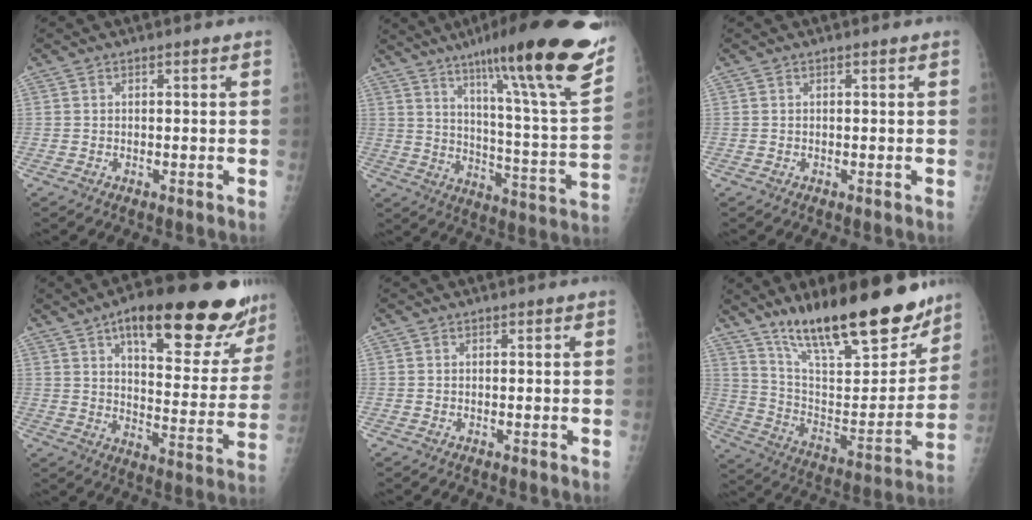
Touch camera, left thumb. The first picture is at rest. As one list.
[{"total": 28.8, "force": [18.0, 3.2, 22.3], "torque": [-0.306, -0.066, 0.265]}, {"total": 0.0}, {"total": 26.4, "force": [16.3, 9.0, 18.6], "torque": [-0.218, -0.047, 0.231]}, {"total": 0.0}, {"total": 26.8, "force": [19.2, 8.0, 17.0], "torque": [-0.228, -0.085, 0.315]}]